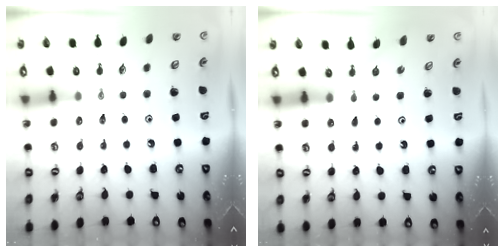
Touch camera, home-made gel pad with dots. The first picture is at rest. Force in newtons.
{"total": 2.0, "press": 1.9, "slide": 0.4}